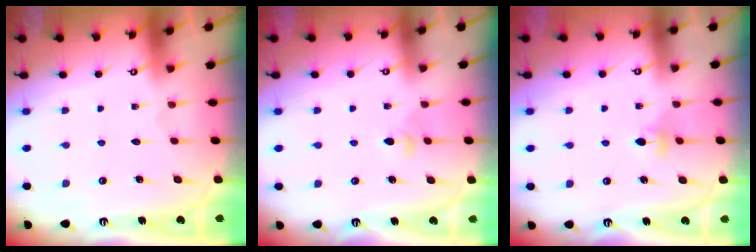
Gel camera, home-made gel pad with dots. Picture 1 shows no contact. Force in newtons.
{"total": 3.1, "press": 3.1, "slide": 0.7}
{"total": 3.9, "press": 3.9, "slide": 0.7}